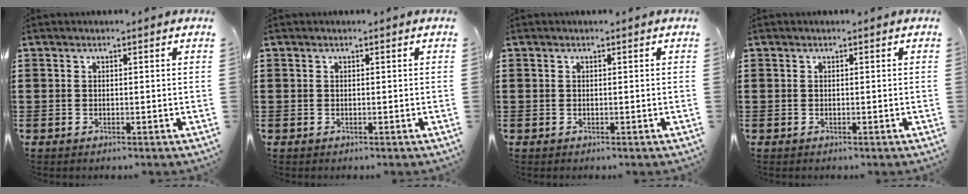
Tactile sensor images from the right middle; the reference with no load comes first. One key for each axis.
{"total": 0.0}
{"total": 0.0}
{"total": 0.0}